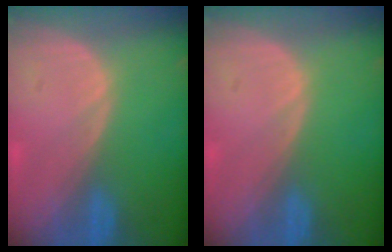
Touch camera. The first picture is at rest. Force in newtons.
{"total": 0.0}